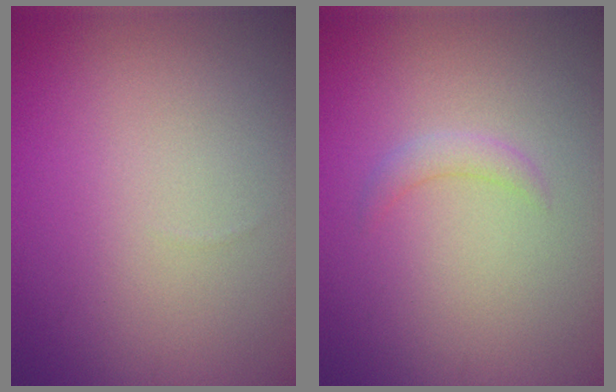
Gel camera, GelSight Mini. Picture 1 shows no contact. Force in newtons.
{"total": 1.2, "press": 1.2, "slide": 0.1}